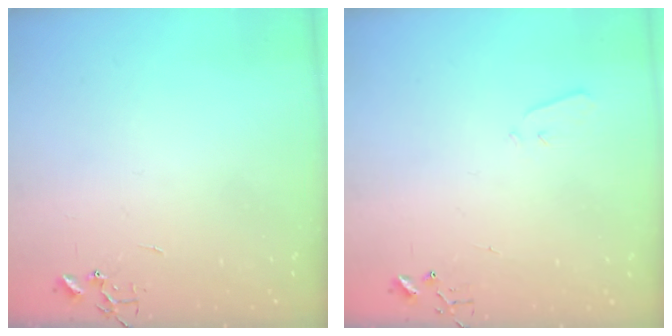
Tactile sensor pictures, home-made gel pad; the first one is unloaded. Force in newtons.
{"total": 3.3, "press": 3.2, "slide": 0.5}